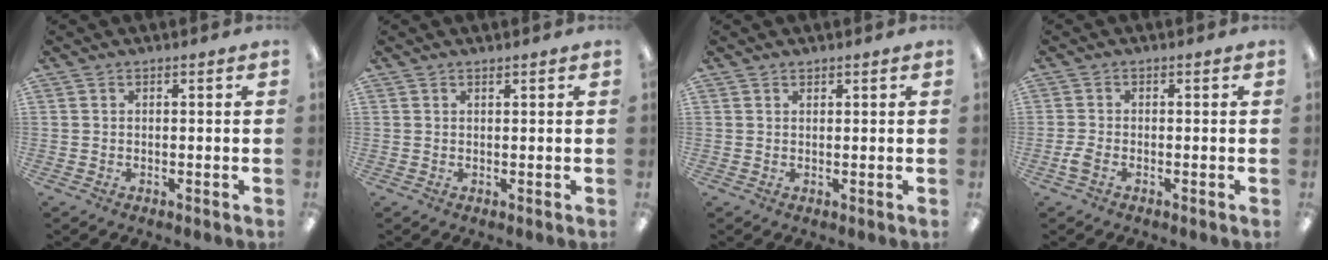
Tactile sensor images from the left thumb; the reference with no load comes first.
{"total": 0.6, "force": [0.6, 0.1, 0.2], "torque": [-0.005, 0.001, 0.011]}
{"total": 0.7, "force": [0.7, 0.2, 0.2], "torque": [-0.004, 0.000, 0.013]}
{"total": 2.0, "force": [-0.9, 0.9, 1.5], "torque": [-0.040, -0.003, -0.019]}